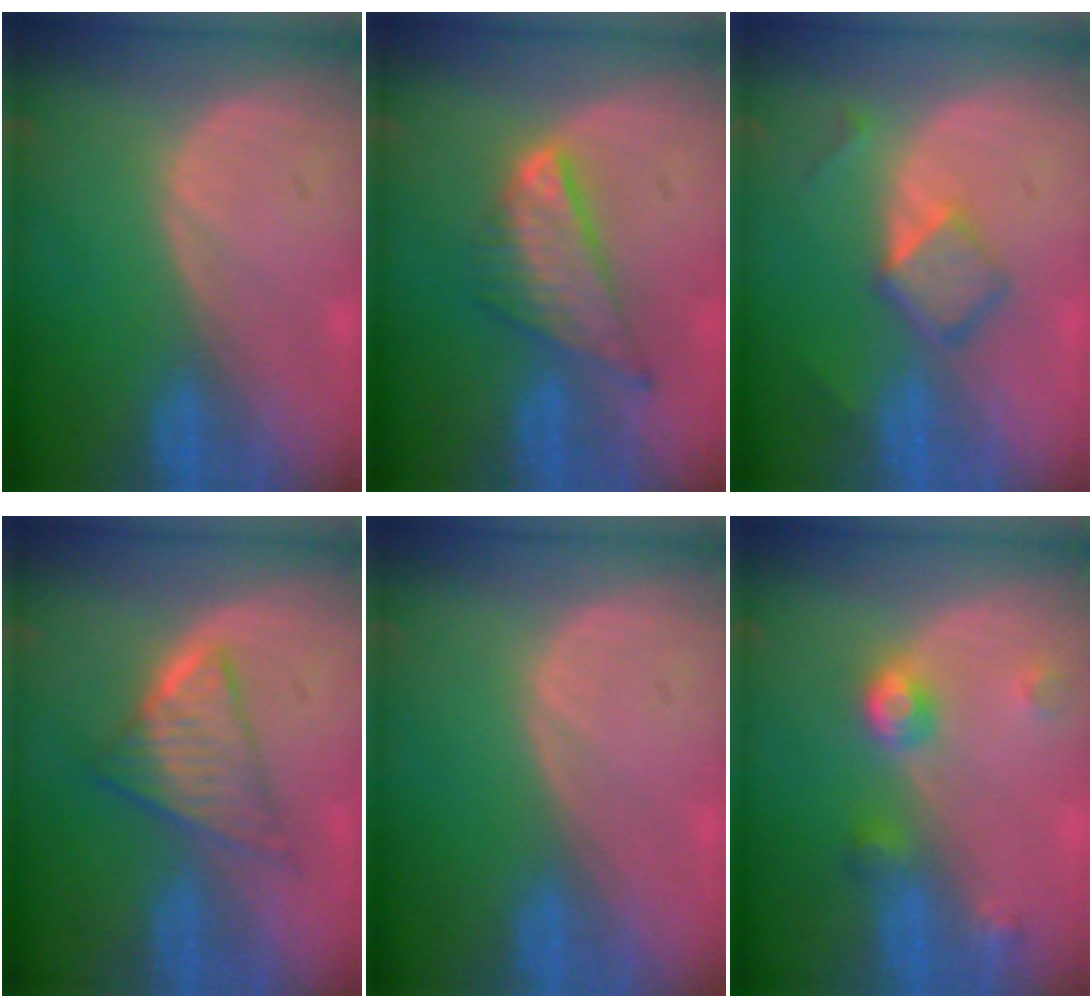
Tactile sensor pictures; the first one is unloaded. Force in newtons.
{"total": 7.9, "press": 6.7, "slide": 4.3}
{"total": 4.8, "press": 4.5, "slide": 1.4}
{"total": 6.1, "press": 5.8, "slide": 2.1}
{"total": 0.0}
{"total": 4.6, "press": 4.2, "slide": 2.0}